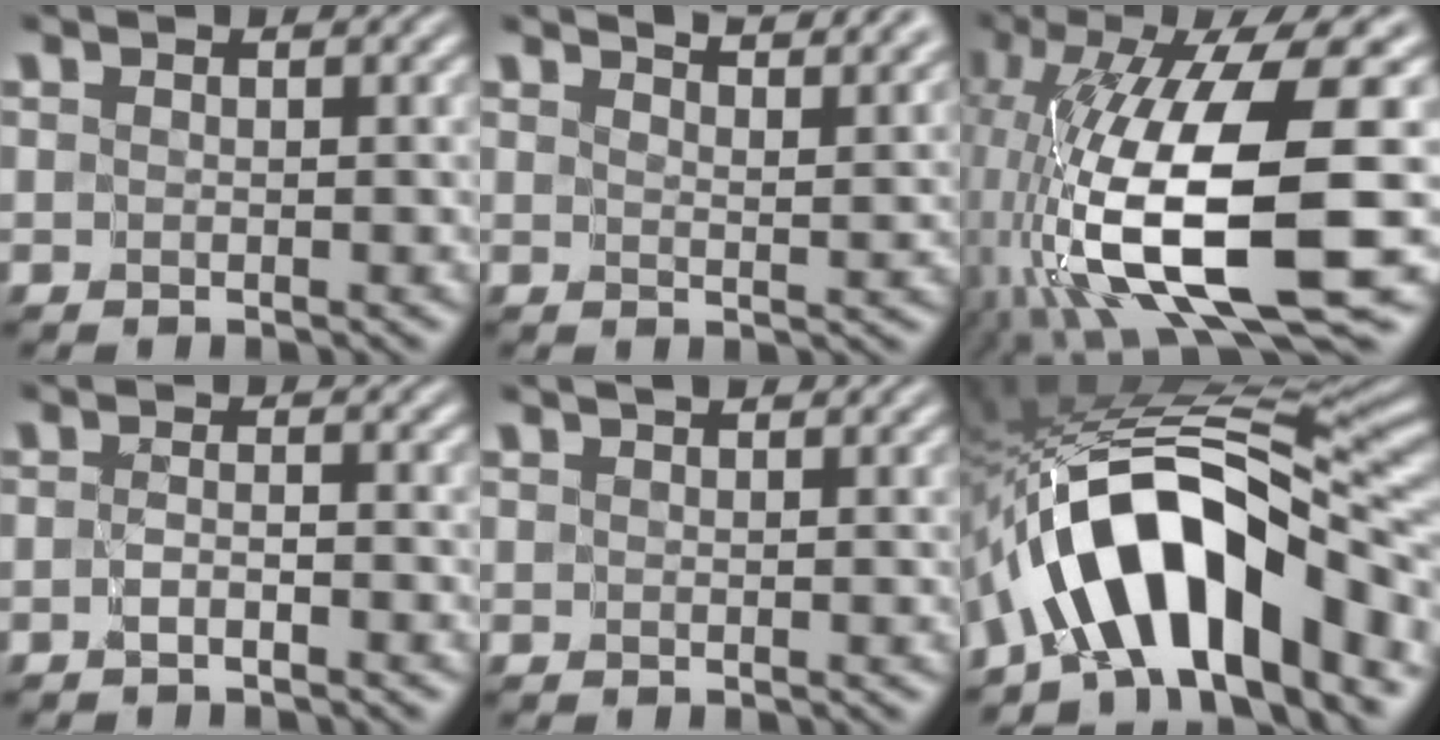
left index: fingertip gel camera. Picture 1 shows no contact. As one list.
[{"total": 7.7, "force": [6.5, 2.0, 3.7], "torque": [-0.018, 0.022, 0.048]}, {"total": 14.9, "force": [-3.2, 4.3, 13.9], "torque": [-0.269, -0.008, -0.048]}, {"total": 1.1, "force": [-0.9, -0.2, 0.5], "torque": [-0.009, -0.003, -0.016]}, {"total": 1.6, "force": [1.3, 0.4, 0.8], "torque": [-0.001, -0.001, 0.016]}, {"total": 13.1, "force": [-6.2, 5.1, 10.3], "torque": [-0.148, 0.022, -0.111]}]